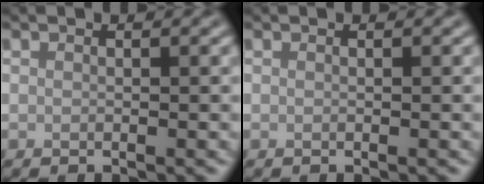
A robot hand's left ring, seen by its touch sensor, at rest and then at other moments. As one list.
[{"total": 0.0}]